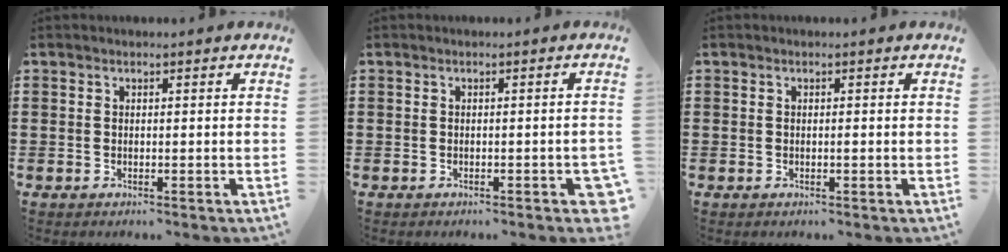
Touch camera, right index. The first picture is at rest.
{"total": 1.3, "force": [-0.8, 0.5, 0.9], "torque": [-0.017, -0.002, -0.015]}
{"total": 0.0}